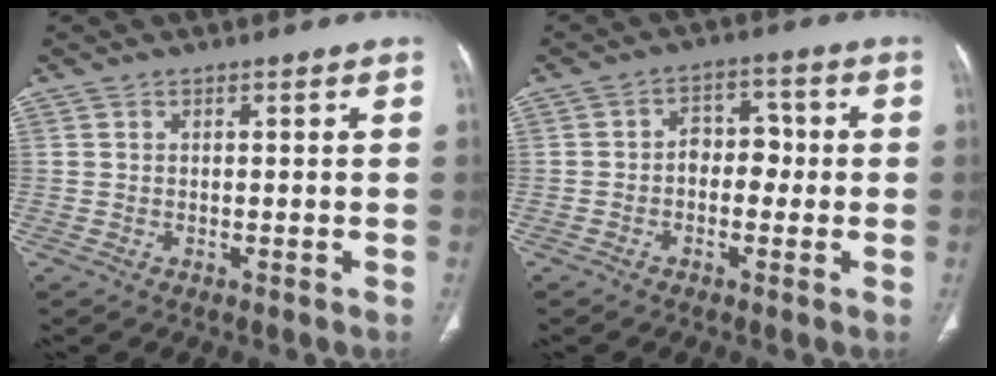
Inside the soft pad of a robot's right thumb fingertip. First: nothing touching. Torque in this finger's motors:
{"motor_torque": [0.05, -0.04, 0.22, 0.32, -0.01]}